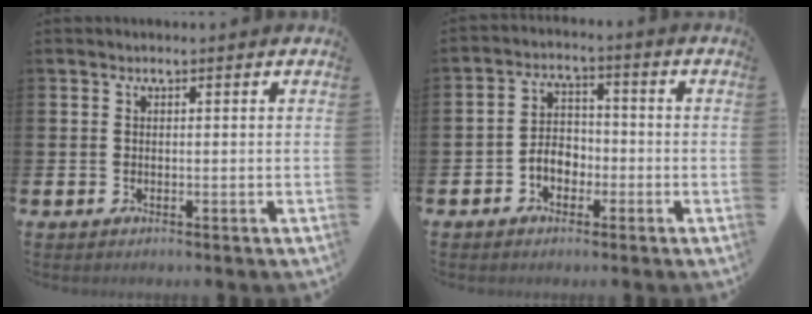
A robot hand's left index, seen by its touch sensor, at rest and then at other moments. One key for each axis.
{"total": 3.9, "fx": -1.9, "fy": 2.8, "fz": 1.9, "tx": -0.036, "ty": 0.010, "tz": -0.042}